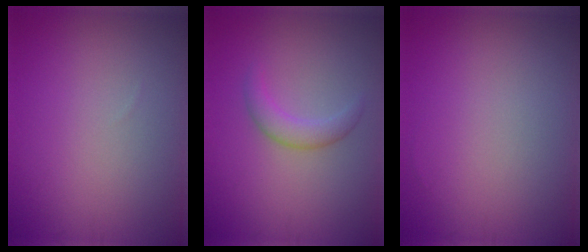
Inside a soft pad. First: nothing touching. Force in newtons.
{"total": 2.1, "press": 2.1, "slide": 0.2}
{"total": 0.0}